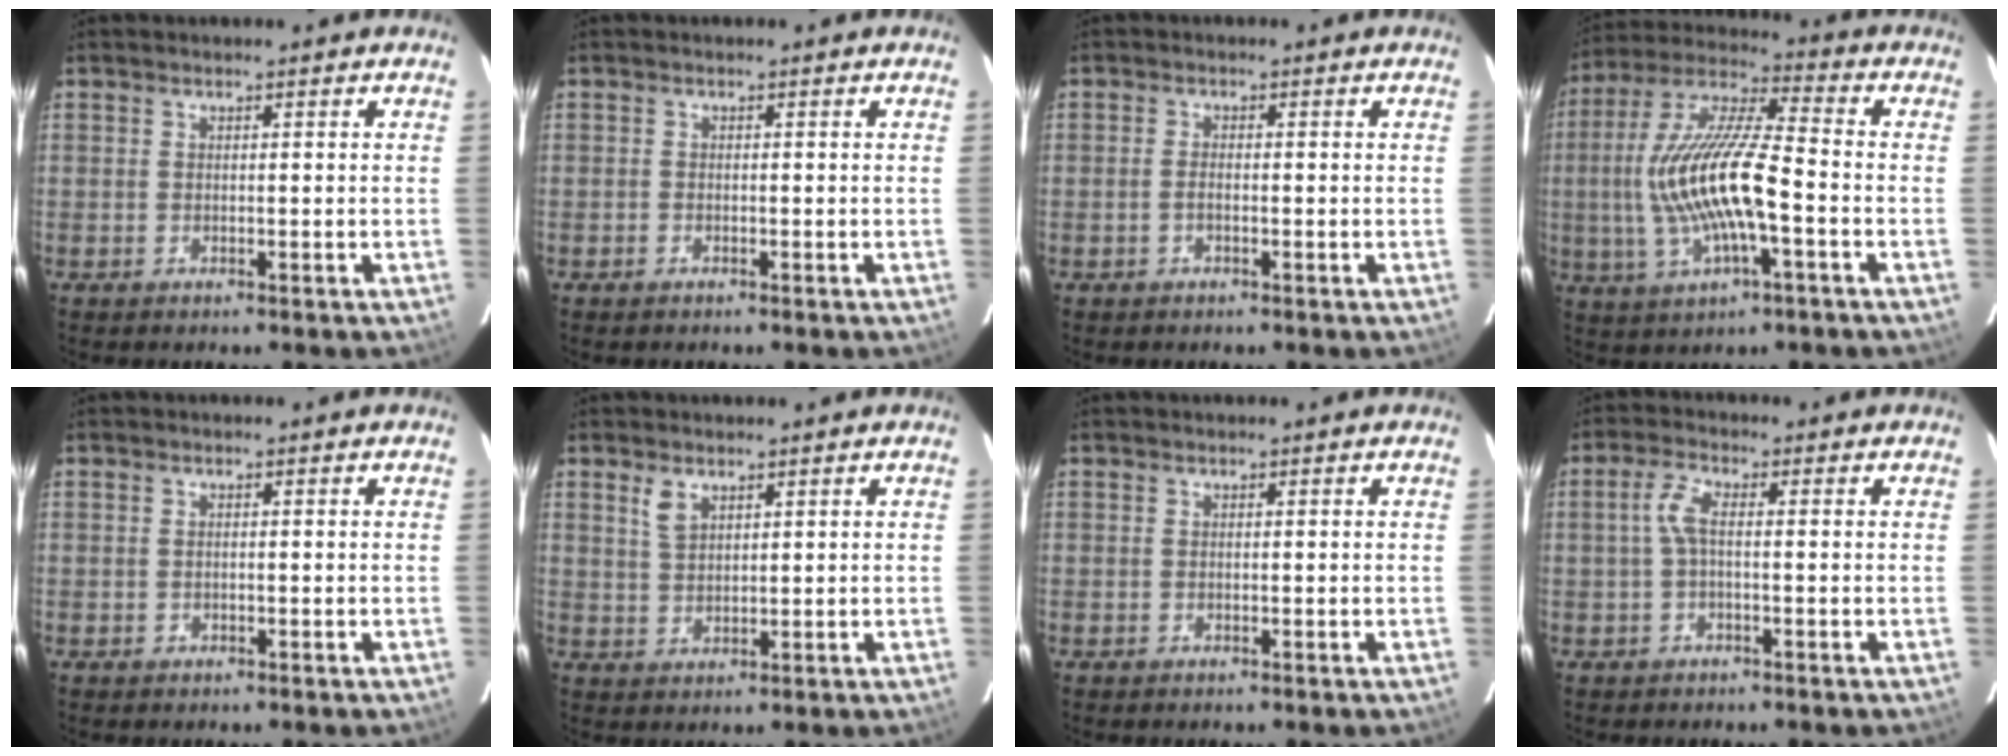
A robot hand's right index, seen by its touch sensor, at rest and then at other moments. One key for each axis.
{"total": 0.7, "fx": -0.6, "fy": 0.4, "fz": 0.1, "tx": -0.004, "ty": 0.000, "tz": -0.013}
{"total": 1.2, "fx": -0.5, "fy": 0.5, "fz": 1.0, "tx": -0.022, "ty": 0.002, "tz": -0.010}
{"total": 16.8, "fx": -2.8, "fy": 4.2, "fz": 16.0, "tx": -0.320, "ty": 0.002, "tz": -0.055}
{"total": 0.6, "fx": -0.3, "fy": 0.5, "fz": 0.0, "tx": 0.002, "ty": 0.001, "tz": -0.004}
{"total": 3.2, "fx": 2.0, "fy": 1.7, "fz": 1.9, "tx": -0.037, "ty": 0.002, "tz": 0.041}
{"total": 0.0}
{"total": 3.4, "fx": -0.3, "fy": 0.9, "fz": 3.3, "tx": -0.072, "ty": 0.009, "tz": -0.006}